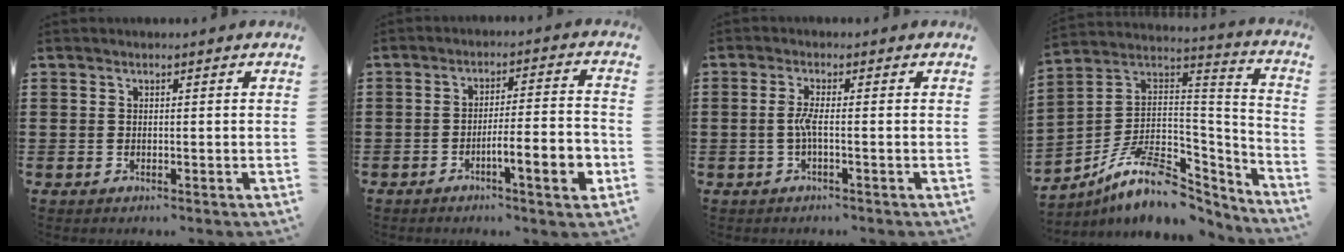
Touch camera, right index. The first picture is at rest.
{"total": 7.4, "force": [-3.1, 1.0, 6.6], "torque": [-0.099, -0.005, -0.055]}
{"total": 2.7, "force": [-0.6, 0.1, 2.6], "torque": [-0.065, -0.008, -0.018]}
{"total": 12.8, "force": [-8.0, 5.9, 8.1], "torque": [-0.166, 0.019, -0.141]}